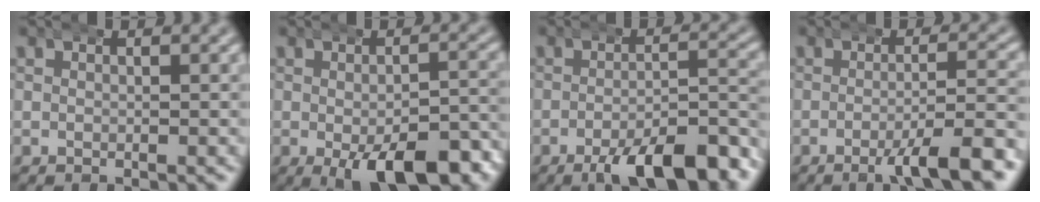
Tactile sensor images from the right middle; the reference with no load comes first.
{"total": 8.9, "force": [-4.5, 3.7, 6.7], "torque": [-0.105, -0.036, -0.053]}
{"total": 7.7, "force": [-5.0, 2.2, 5.4], "torque": [-0.074, -0.011, -0.077]}
{"total": 5.1, "force": [-3.0, 0.6, 4.1], "torque": [-0.063, -0.004, -0.048]}